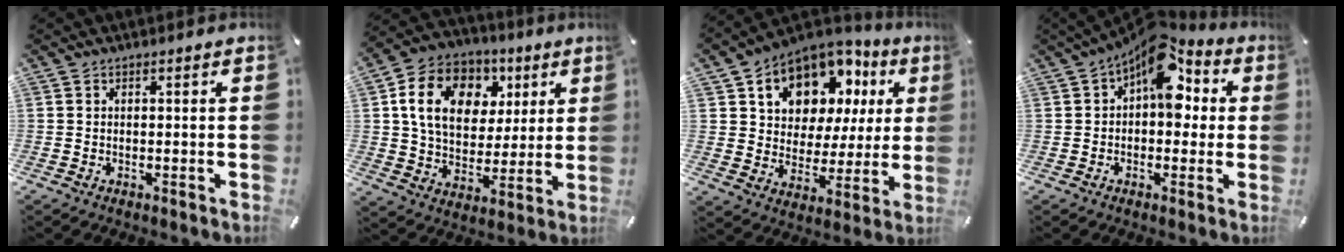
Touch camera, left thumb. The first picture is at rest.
{"total": 15.5, "force": [5.7, 12.0, 8.1], "torque": [-0.142, -0.001, 0.109]}
{"total": 12.2, "force": [7.3, 9.1, 3.7], "torque": [-0.078, -0.056, 0.133]}
{"total": 13.7, "force": [5.6, 8.1, 9.5], "torque": [-0.126, -0.037, 0.097]}